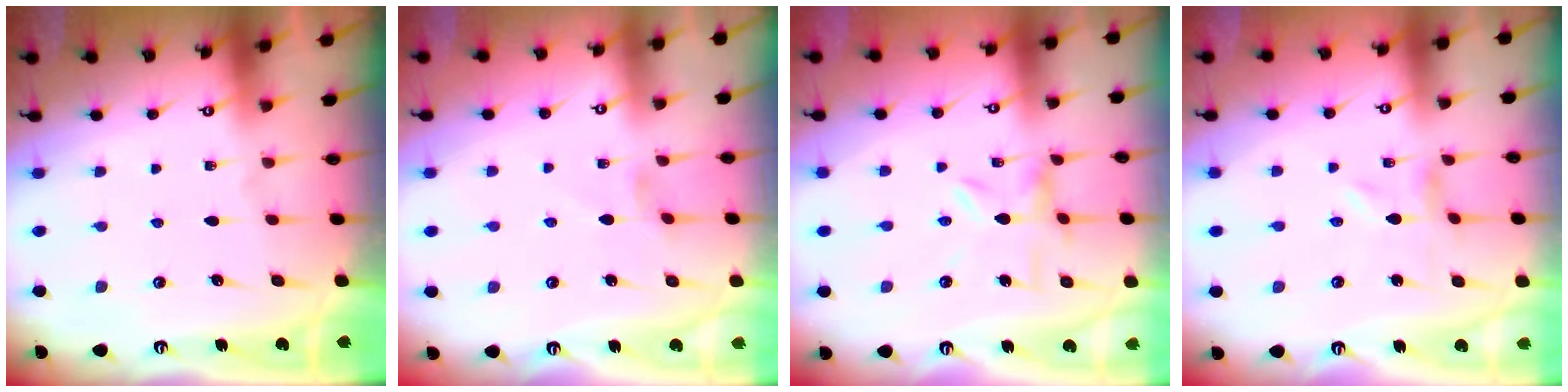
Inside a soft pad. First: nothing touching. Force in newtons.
{"total": 1.3, "press": 1.2, "slide": 0.4}
{"total": 2.0, "press": 2.0, "slide": 0.3}
{"total": 0.5, "press": 0.5, "slide": 0.2}